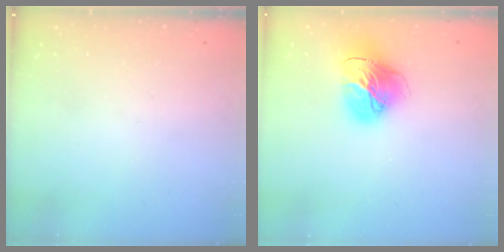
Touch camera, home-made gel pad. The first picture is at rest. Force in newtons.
{"total": 16.2, "press": 16.1, "slide": 1.6}